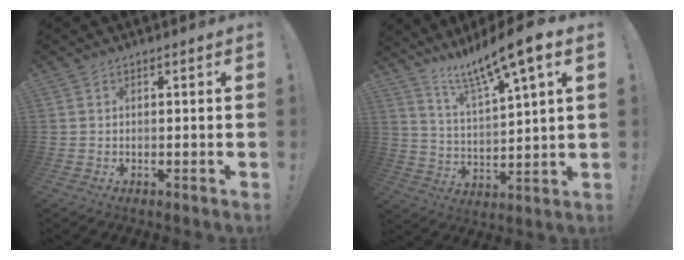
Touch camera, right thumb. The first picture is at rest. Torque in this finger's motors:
{"motor_torque": [-1.09, 1.40, 0.27, 0.12, 0.09]}